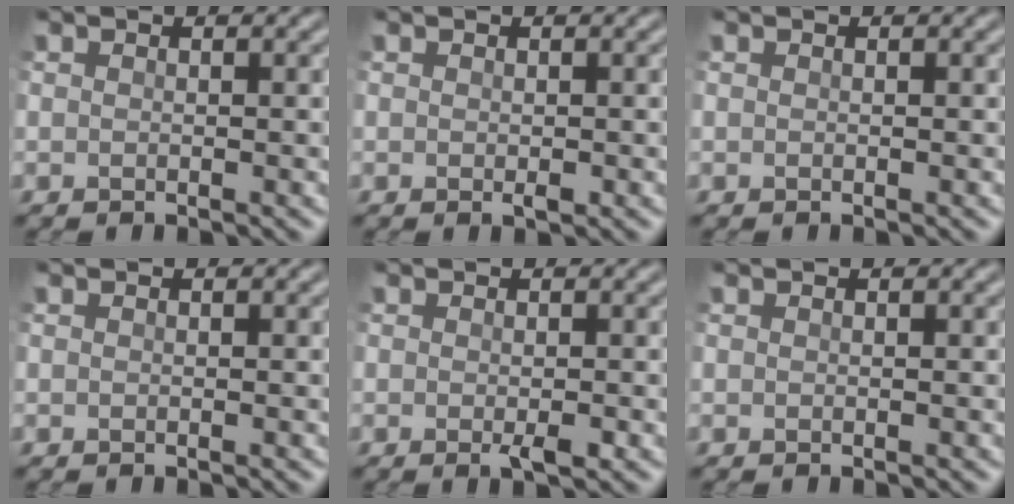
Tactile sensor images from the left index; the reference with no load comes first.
{"total": 0.7, "force": [-0.2, 0.3, 0.6], "torque": [-0.011, -0.001, -0.001]}
{"total": 0.0}
{"total": 0.0}
{"total": 1.4, "force": [-0.5, 0.2, 1.3], "torque": [-0.021, -0.004, -0.008]}
{"total": 0.0}